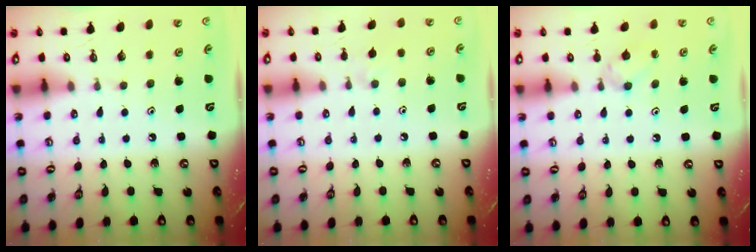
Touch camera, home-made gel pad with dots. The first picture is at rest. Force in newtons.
{"total": 2.7, "press": 2.7, "slide": 0.4}
{"total": 5.7, "press": 5.7, "slide": 0.9}